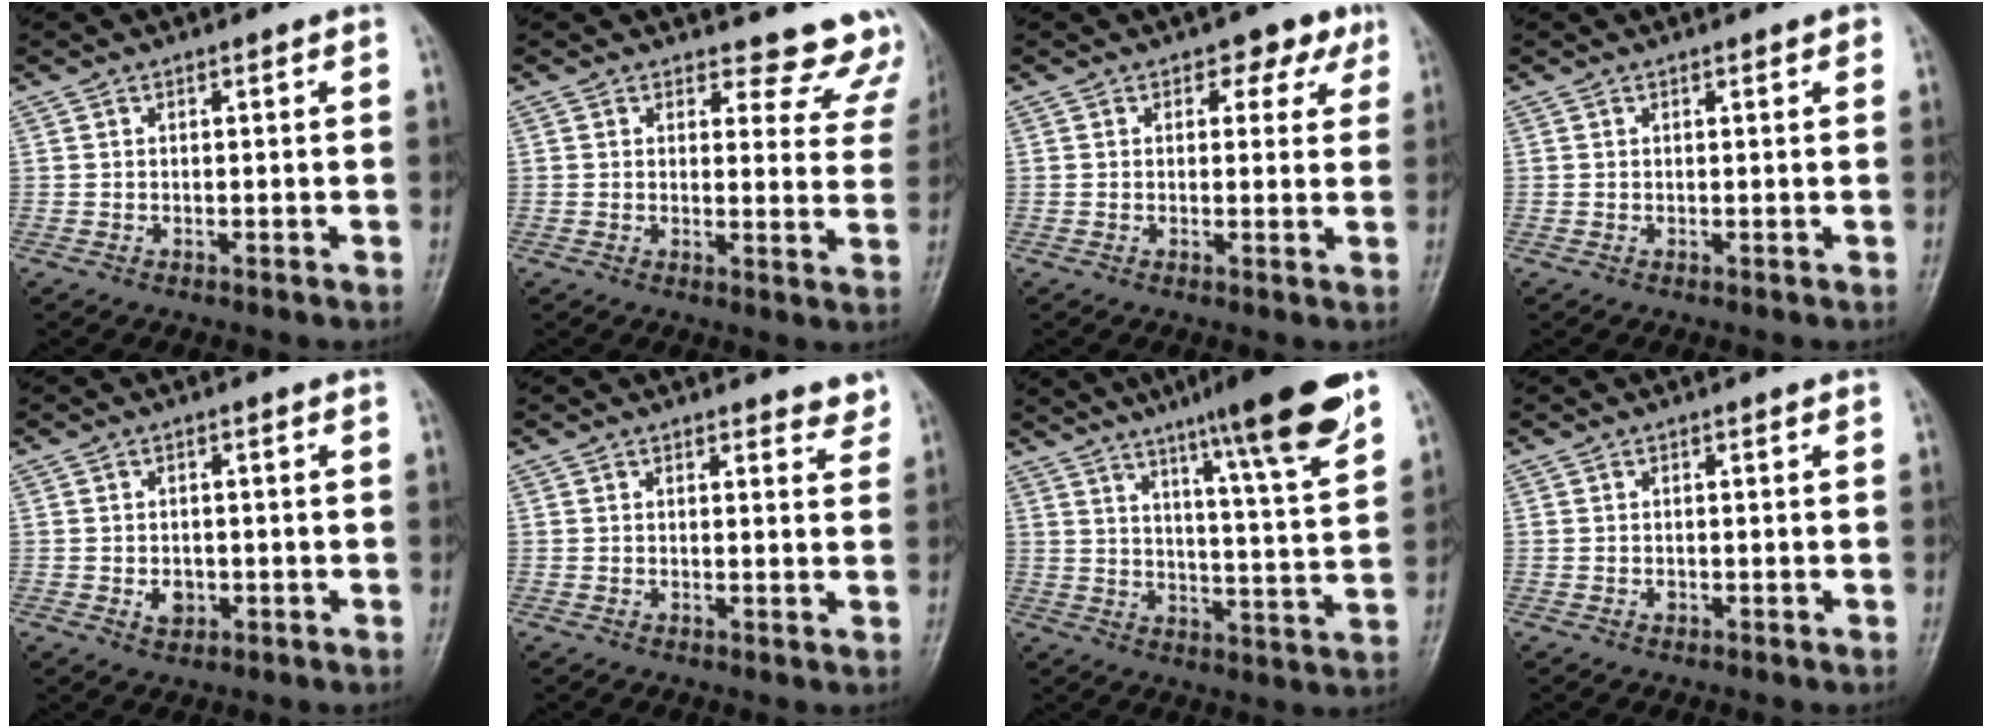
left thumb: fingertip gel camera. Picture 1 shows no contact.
{"total": 11.3, "force": [10.6, 3.7, -0.1], "torque": [0.057, -0.096, 0.087]}
{"total": 4.5, "force": [2.4, 3.0, 2.4], "torque": [0.005, -0.006, 0.023]}
{"total": 1.0, "force": [0.6, 0.3, 0.7], "torque": [-0.009, 0.000, 0.006]}
{"total": 2.6, "force": [-0.5, 2.0, 1.5], "torque": [-0.018, 0.000, -0.002]}
{"total": 3.1, "force": [2.8, 1.0, 0.9], "torque": [0.008, -0.017, 0.024]}
{"total": 17.6, "force": [11.5, 1.2, 13.3], "torque": [-0.182, -0.051, 0.165]}
{"total": 0.5, "force": [0.0, 0.4, 0.4], "torque": [-0.003, 0.000, 0.000]}